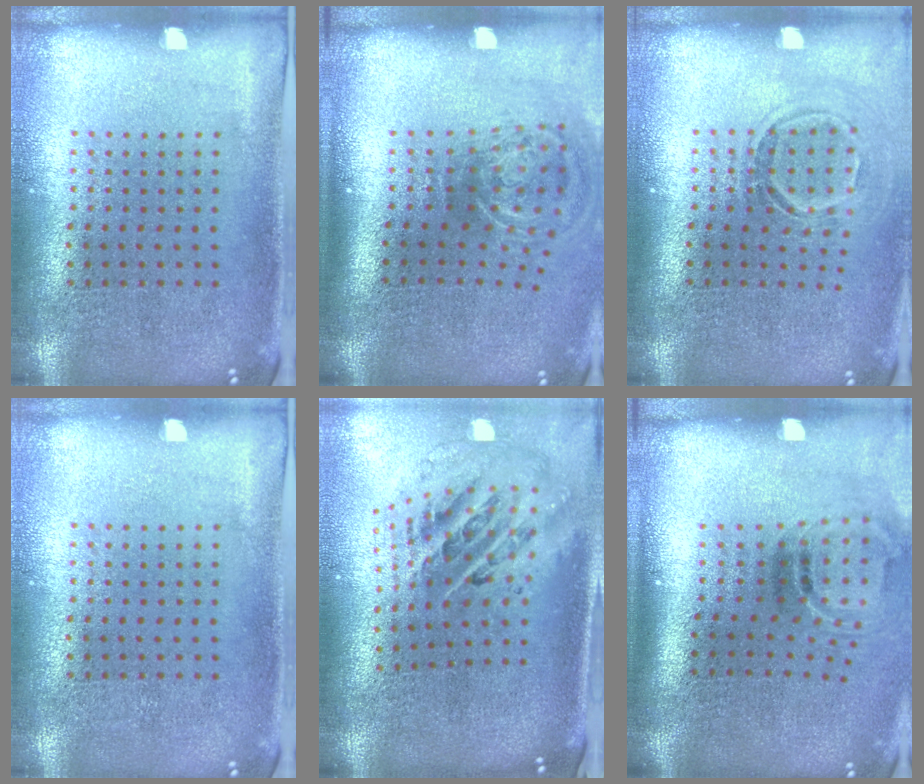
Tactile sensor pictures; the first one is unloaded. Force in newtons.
{"total": 2.2, "press": 1.4, "slide": 1.7}
{"total": 1.6, "press": 1.1, "slide": 1.2}
{"total": 0.0}
{"total": 2.3, "press": 1.6, "slide": 1.7}
{"total": 1.8, "press": 1.1, "slide": 1.4}